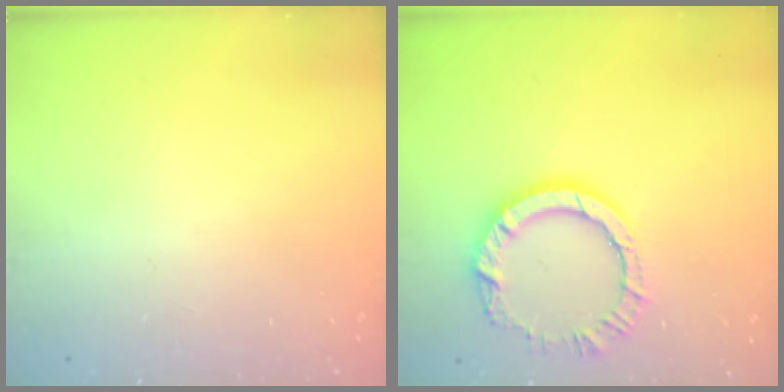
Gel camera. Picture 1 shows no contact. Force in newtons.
{"total": 10.6, "press": 10.6, "slide": 1.0}